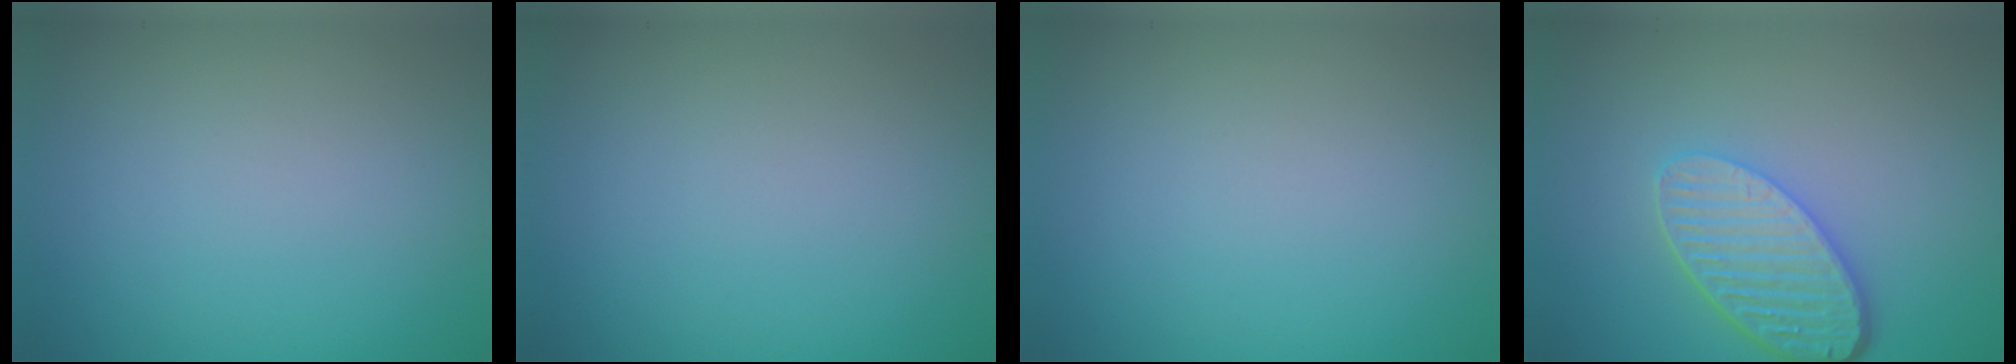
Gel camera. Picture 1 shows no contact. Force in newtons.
{"total": 0.0}
{"total": 0.0}
{"total": 5.0, "press": 3.9, "slide": 3.2}